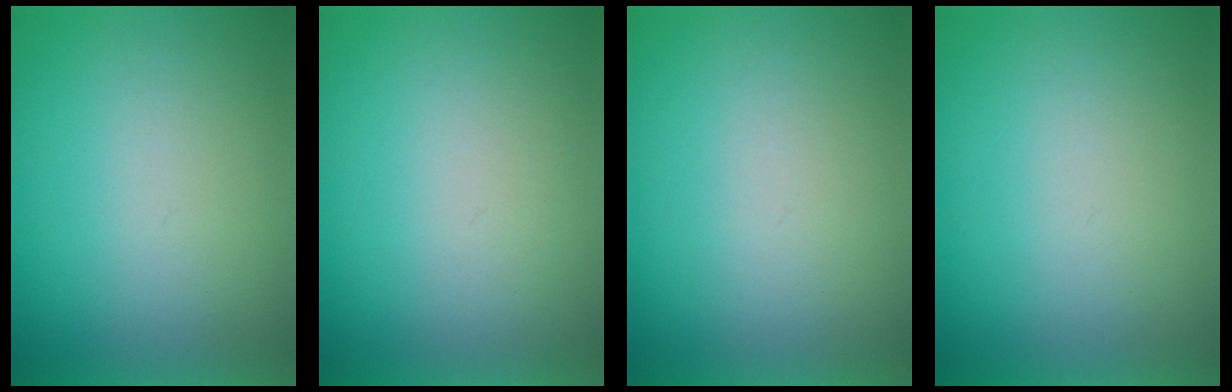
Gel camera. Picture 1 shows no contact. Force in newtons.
{"total": 1.0}
{"total": 1.1}
{"total": 0.0}